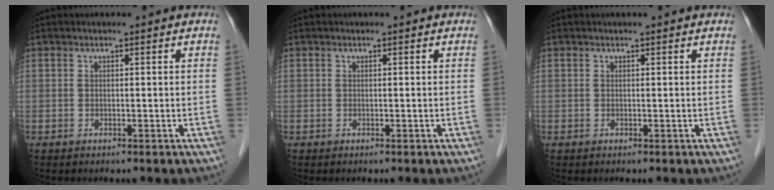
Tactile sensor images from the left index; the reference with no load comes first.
{"total": 0.0}
{"total": 0.5, "force": [0.5, 0.0, 0.2], "torque": [-0.004, 0.000, 0.008]}